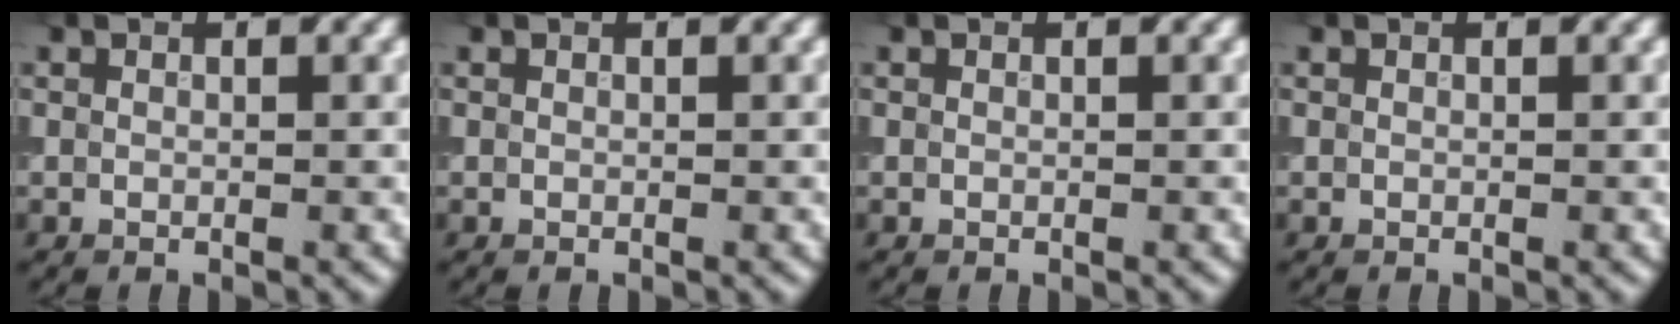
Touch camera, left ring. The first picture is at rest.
{"total": 0.0}
{"total": 0.0}
{"total": 0.0}